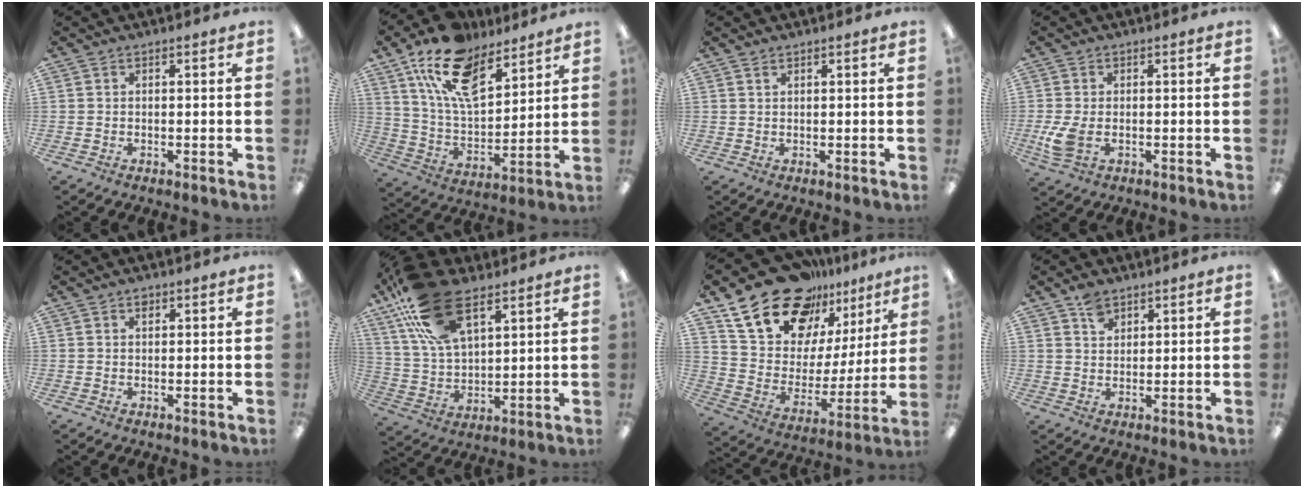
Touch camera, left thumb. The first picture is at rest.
{"total": 17.7, "force": [11.6, 8.6, 10.2], "torque": [-0.195, -0.045, 0.212]}
{"total": 0.9, "force": [0.7, 0.3, 0.4], "torque": [-0.010, 0.001, 0.013]}
{"total": 5.7, "force": [-0.9, 3.5, 4.5], "torque": [-0.097, -0.006, -0.020]}
{"total": 1.0, "force": [0.5, 0.7, 0.6], "torque": [-0.004, 0.000, 0.007]}
{"total": 19.9, "force": [11.4, 10.0, 12.9], "torque": [-0.261, -0.032, 0.206]}
{"total": 22.2, "force": [16.3, 12.2, 8.8], "torque": [-0.164, -0.105, 0.303]}
{"total": 5.1, "force": [3.5, 3.2, 1.9], "torque": [-0.031, -0.007, 0.064]}